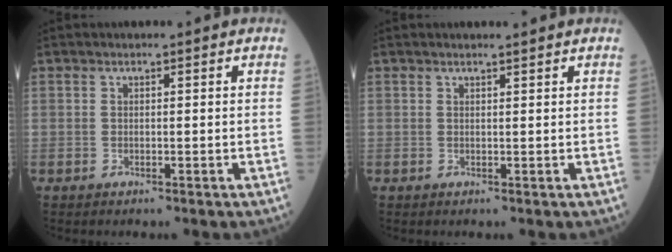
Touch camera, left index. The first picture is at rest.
{"total": 1.1, "force": [1.0, -0.2, 0.4], "torque": [-0.008, 0.001, 0.019]}